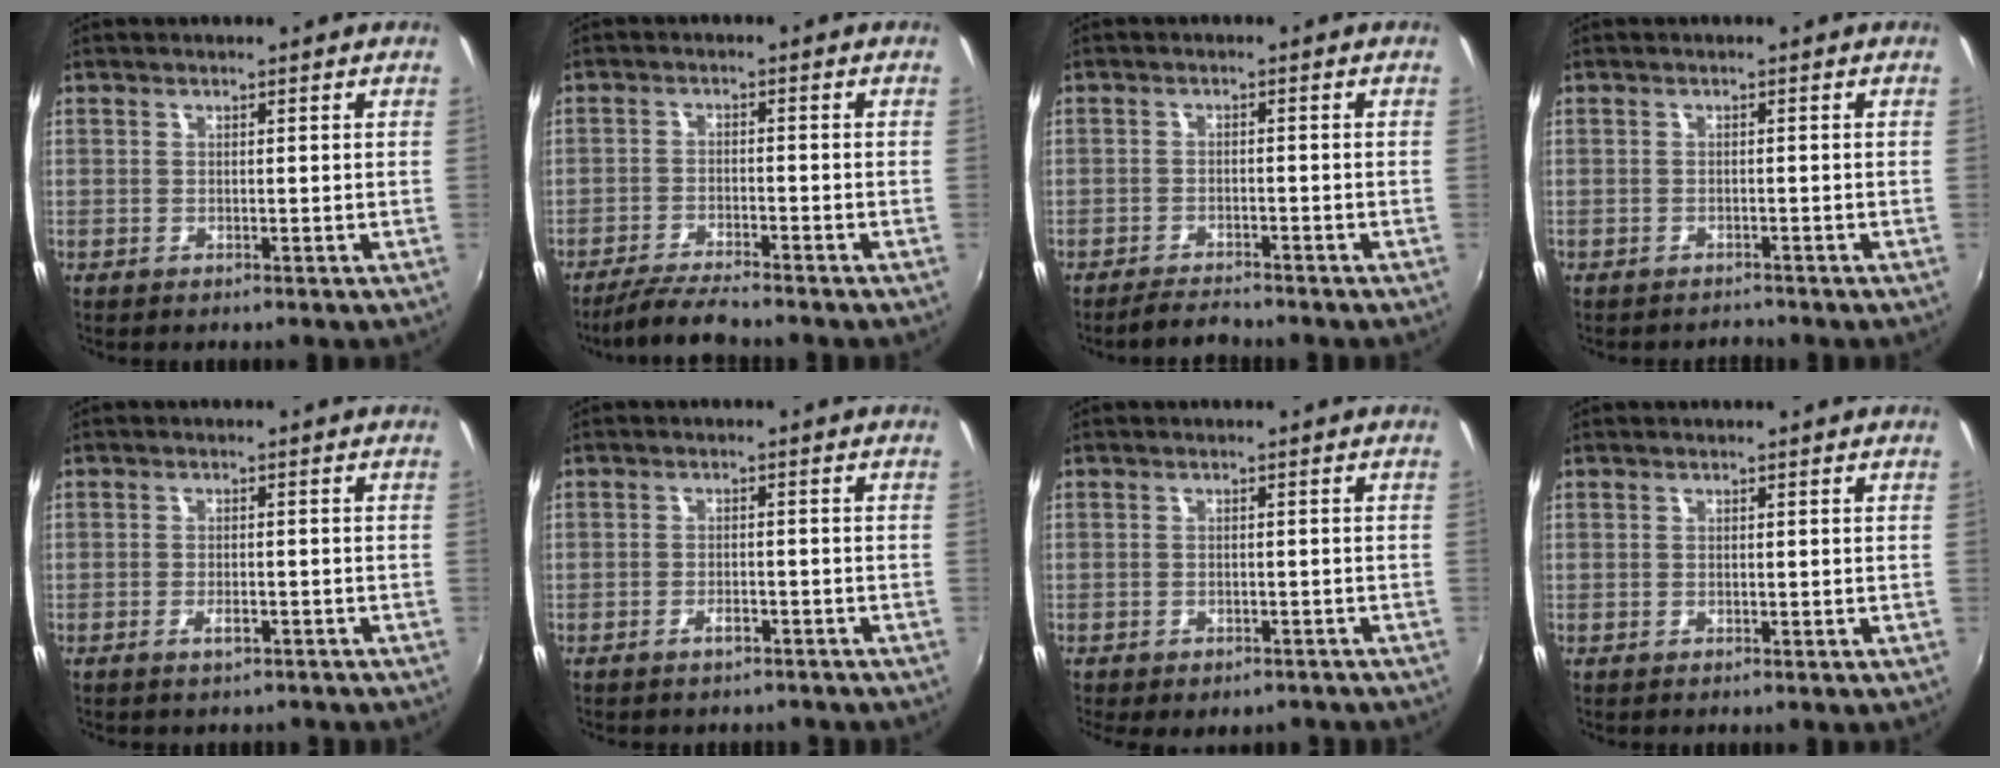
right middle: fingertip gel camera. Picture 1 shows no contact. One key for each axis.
{"total": 6.4, "fx": -5.8, "fy": 0.2, "fz": 2.7, "tx": -0.074, "ty": -0.015, "tz": -0.104}
{"total": 3.7, "fx": -3.6, "fy": 0.5, "fz": 1.0, "tx": -0.037, "ty": -0.008, "tz": -0.063}
{"total": 1.5, "fx": -1.4, "fy": 0.4, "fz": -0.2, "tx": -0.002, "ty": -0.003, "tz": -0.023}
{"total": 2.2, "fx": -1.7, "fy": 0.7, "fz": 1.2, "tx": -0.025, "ty": 0.001, "tz": -0.024}
{"total": 2.8, "fx": -2.3, "fy": 1.0, "fz": 1.1, "tx": -0.026, "ty": 0.001, "tz": -0.032}
{"total": 6.4, "fx": -5.0, "fy": 2.7, "fz": 3.0, "tx": -0.062, "ty": -0.021, "tz": -0.061}
{"total": 0.0}